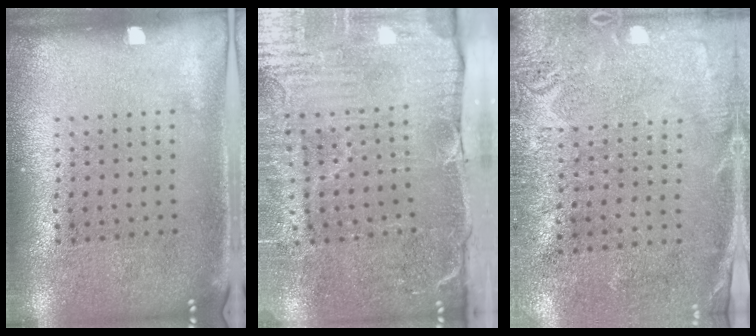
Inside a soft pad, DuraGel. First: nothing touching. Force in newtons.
{"total": 5.2, "press": 4.4, "slide": 2.8}
{"total": 2.7, "press": 2.4, "slide": 1.2}